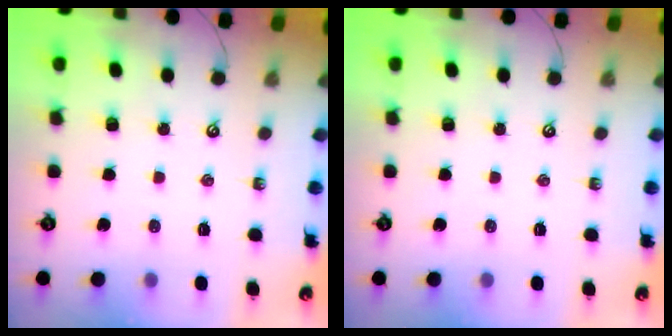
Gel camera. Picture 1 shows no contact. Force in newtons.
{"total": 0.0}